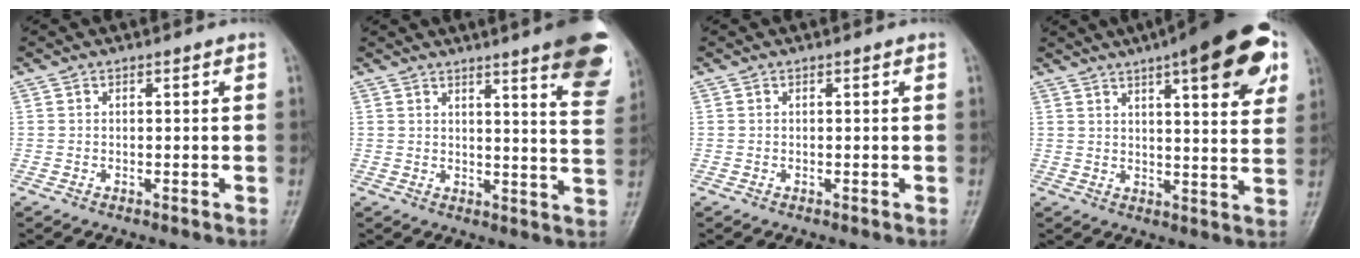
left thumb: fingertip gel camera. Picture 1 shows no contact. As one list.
[{"total": 14.7, "force": [9.2, 2.1, 11.3], "torque": [-0.116, -0.044, 0.100]}, {"total": 0.0}, {"total": 19.2, "force": [9.6, 5.3, 15.8], "torque": [-0.190, -0.016, 0.125]}]